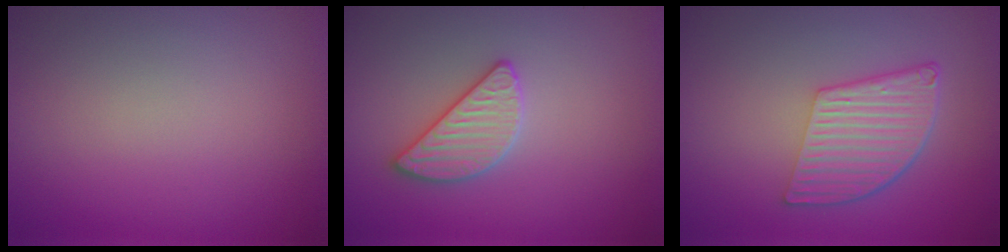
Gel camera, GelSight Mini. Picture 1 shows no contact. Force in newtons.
{"total": 2.8, "press": 2.8, "slide": 0.2}
{"total": 5.6, "press": 3.9, "slide": 4.0}